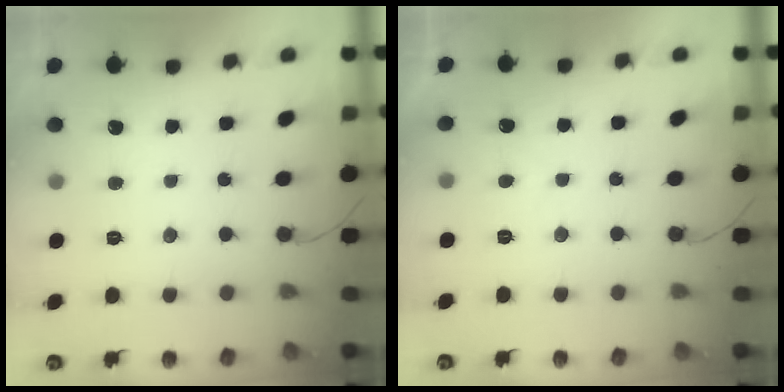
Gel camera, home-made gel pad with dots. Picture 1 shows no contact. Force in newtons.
{"total": 0.6, "press": 0.0, "slide": 0.6}